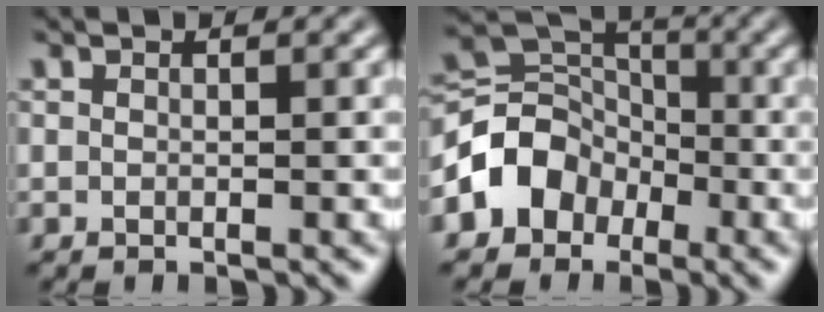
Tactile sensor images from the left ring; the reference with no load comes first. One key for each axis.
{"total": 5.4, "fx": -2.5, "fy": 4.4, "fz": 1.9, "tx": -0.017, "ty": 0.010, "tz": -0.058}